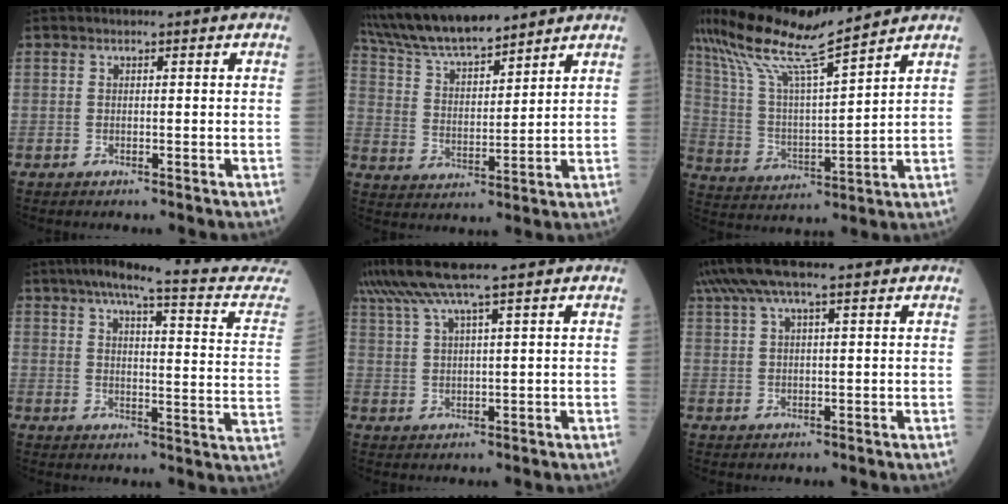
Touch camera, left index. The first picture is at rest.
{"total": 12.7, "force": [11.6, 1.9, 4.7], "torque": [-0.095, 0.020, 0.220]}
{"total": 15.4, "force": [13.1, -0.2, 8.1], "torque": [-0.168, 0.014, 0.246]}
{"total": 22.0, "force": [19.3, 0.8, 10.4], "torque": [-0.136, -0.040, 0.231]}
{"total": 8.5, "force": [6.8, -1.3, 4.9], "torque": [-0.088, 0.028, 0.121]}
{"total": 10.1, "force": [7.9, 1.0, 6.2], "torque": [-0.122, 0.053, 0.132]}